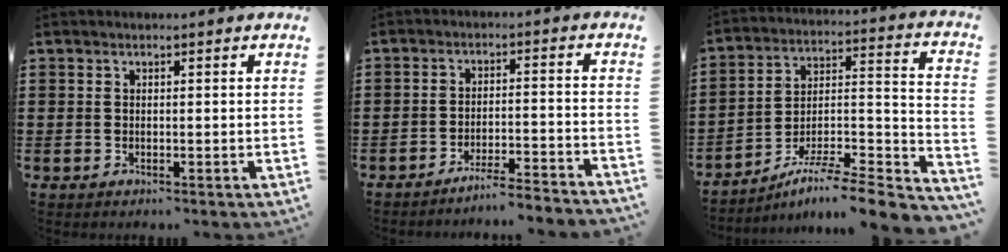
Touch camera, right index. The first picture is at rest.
{"total": 4.3, "force": [-4.1, -0.6, 1.3], "torque": [-0.021, -0.007, -0.081]}
{"total": 6.8, "force": [-5.4, 0.3, 4.1], "torque": [-0.062, -0.008, -0.108]}